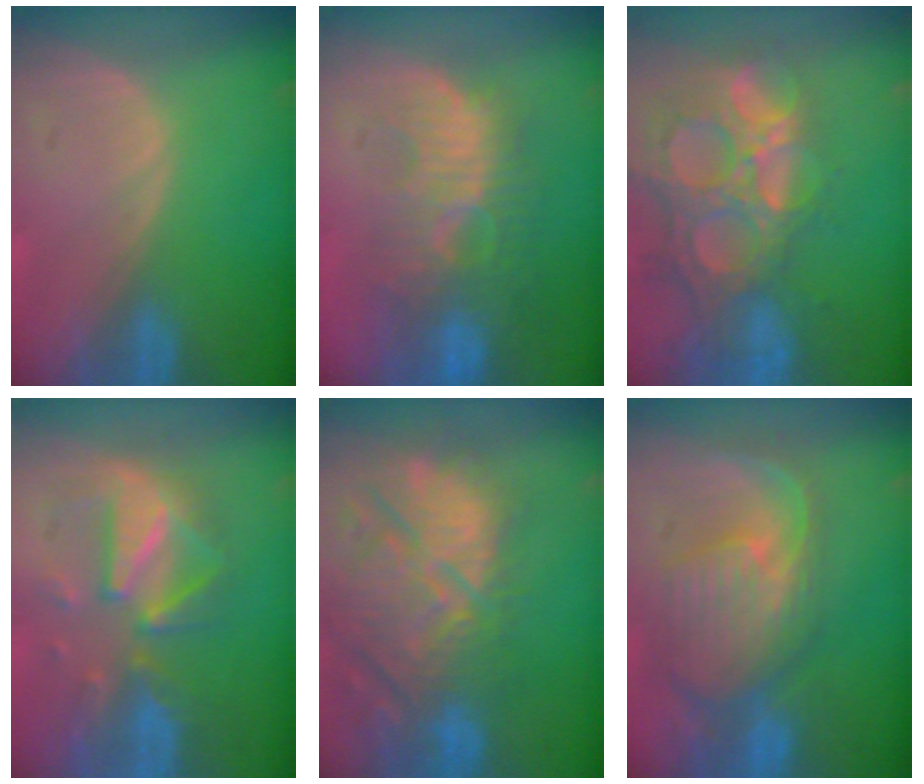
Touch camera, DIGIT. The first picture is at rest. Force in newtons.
{"total": 10.7, "press": 9.4, "slide": 5.0}
{"total": 14.8, "press": 12.1, "slide": 8.4}
{"total": 8.8, "press": 8.8, "slide": 0.4}
{"total": 14.5, "press": 12.7, "slide": 7.1}
{"total": 11.1, "press": 9.7, "slide": 5.3}